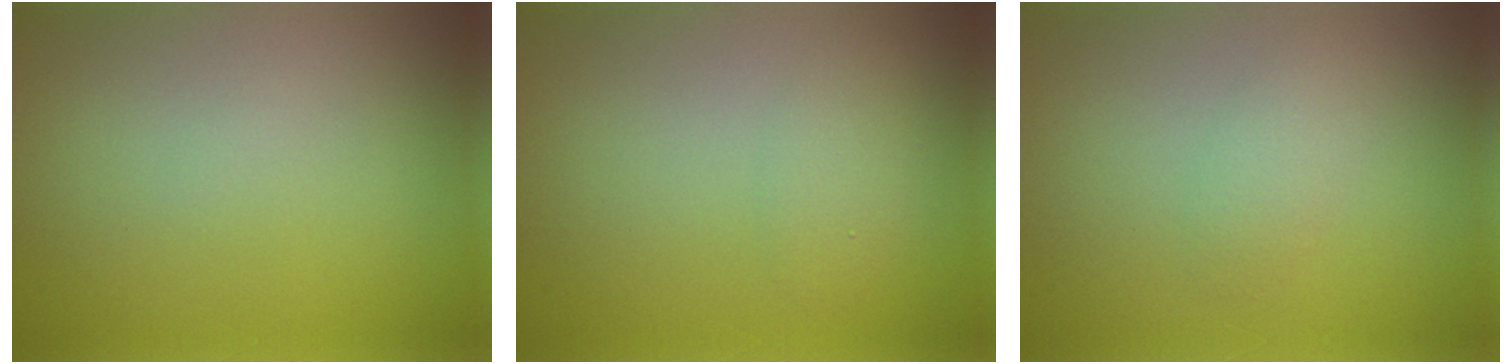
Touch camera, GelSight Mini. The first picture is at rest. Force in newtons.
{"total": 1.8, "press": 1.8, "slide": 0.0}
{"total": 1.7, "press": 1.7, "slide": 0.0}